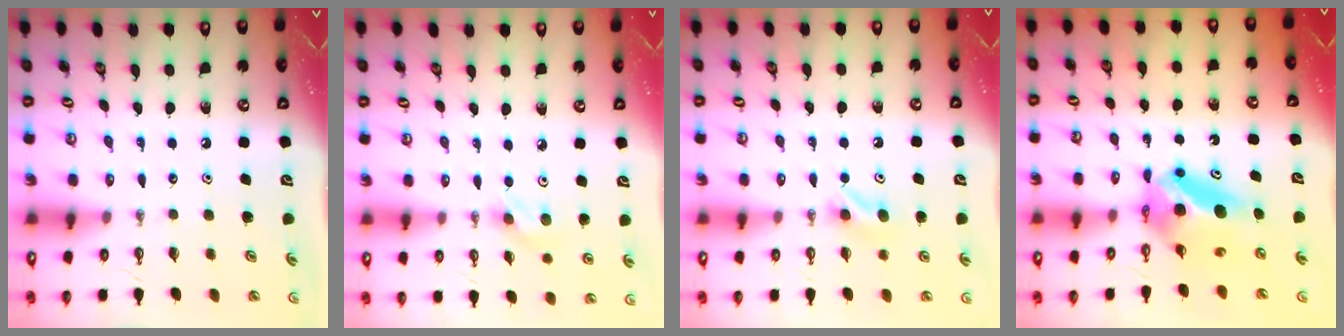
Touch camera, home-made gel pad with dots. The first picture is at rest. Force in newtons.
{"total": 7.9, "press": 5.9, "slide": 5.3}
{"total": 4.4, "press": 4.0, "slide": 1.7}
{"total": 7.8, "press": 7.3, "slide": 2.8}